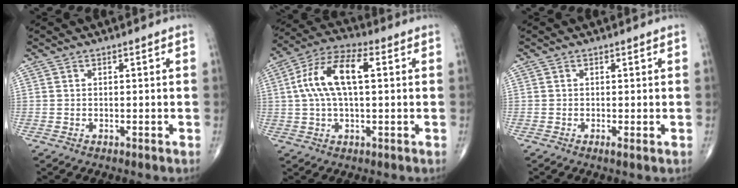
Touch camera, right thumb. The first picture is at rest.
{"total": 12.4, "force": [2.1, 5.4, 11.0], "torque": [-0.221, 0.031, 0.033]}
{"total": 0.8, "force": [-0.2, 0.0, 0.8], "torque": [-0.016, -0.004, -0.007]}